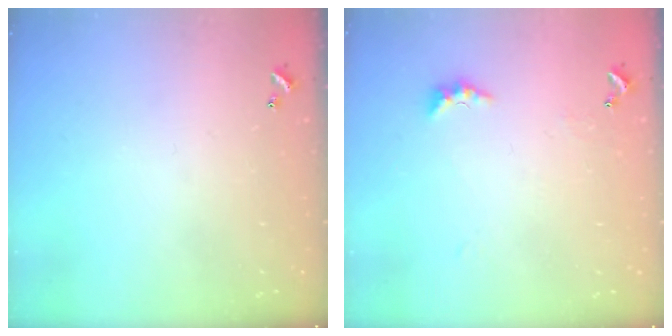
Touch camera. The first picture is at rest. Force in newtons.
{"total": 2.9, "press": 2.8, "slide": 0.7}